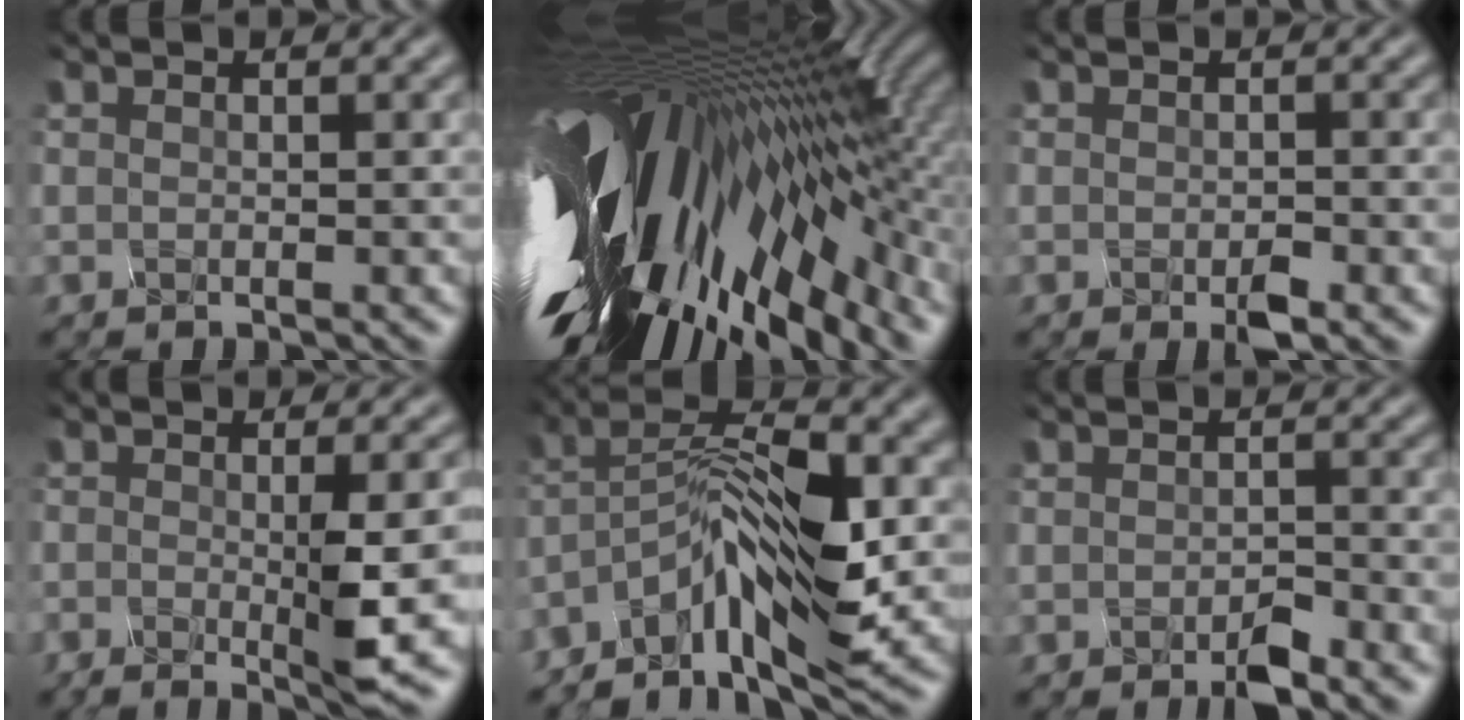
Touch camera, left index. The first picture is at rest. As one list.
[{"total": 17.9, "force": [-3.2, 7.8, 15.8], "torque": [-0.290, -0.038, -0.035]}, {"total": 1.4, "force": [-1.3, -0.5, 0.3], "torque": [-0.024, -0.003, 0.003]}, {"total": 4.4, "force": [-1.8, -0.1, 4.0], "torque": [-0.080, -0.009, -0.007]}, {"total": 9.5, "force": [-4.8, 2.9, 7.7], "torque": [-0.136, 0.012, -0.078]}, {"total": 2.1, "force": [-2.0, -0.4, 0.3], "torque": [-0.023, -0.006, -0.012]}]